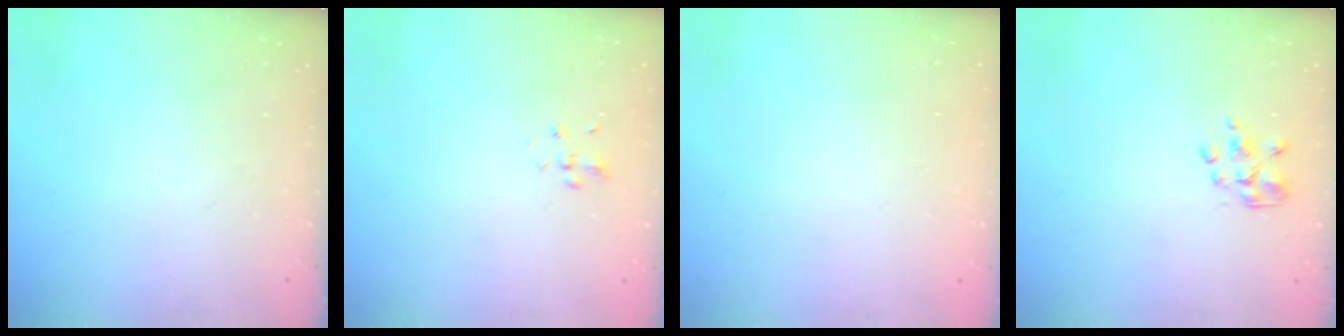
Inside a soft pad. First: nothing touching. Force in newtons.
{"total": 2.0, "press": 1.8, "slide": 0.9}
{"total": 1.7, "press": 1.7, "slide": 0.2}
{"total": 2.3, "press": 2.2, "slide": 0.7}